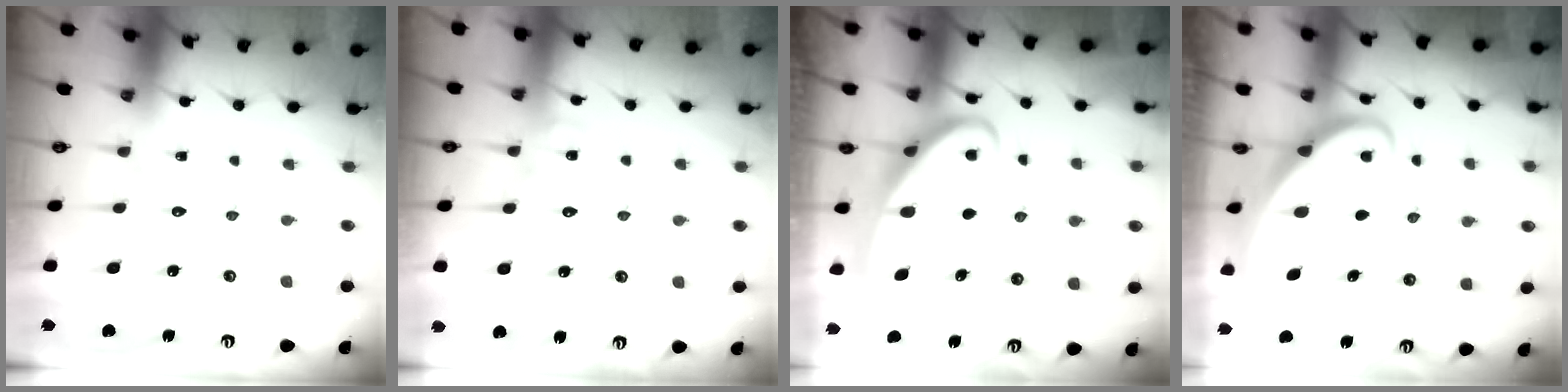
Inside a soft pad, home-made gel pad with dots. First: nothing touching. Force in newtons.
{"total": 5.2, "press": 5.2, "slide": 0.5}
{"total": 2.6, "press": 2.6, "slide": 0.4}
{"total": 2.4, "press": 2.4, "slide": 0.2}